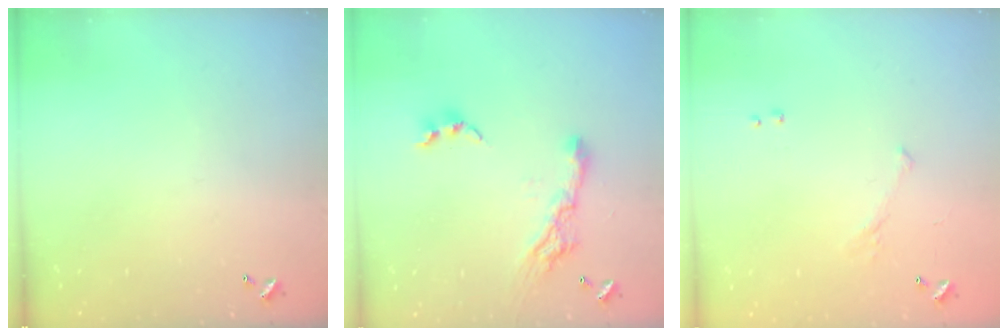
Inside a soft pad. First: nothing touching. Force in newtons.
{"total": 9.2, "press": 9.1, "slide": 1.0}
{"total": 5.8, "press": 5.8, "slide": 0.8}